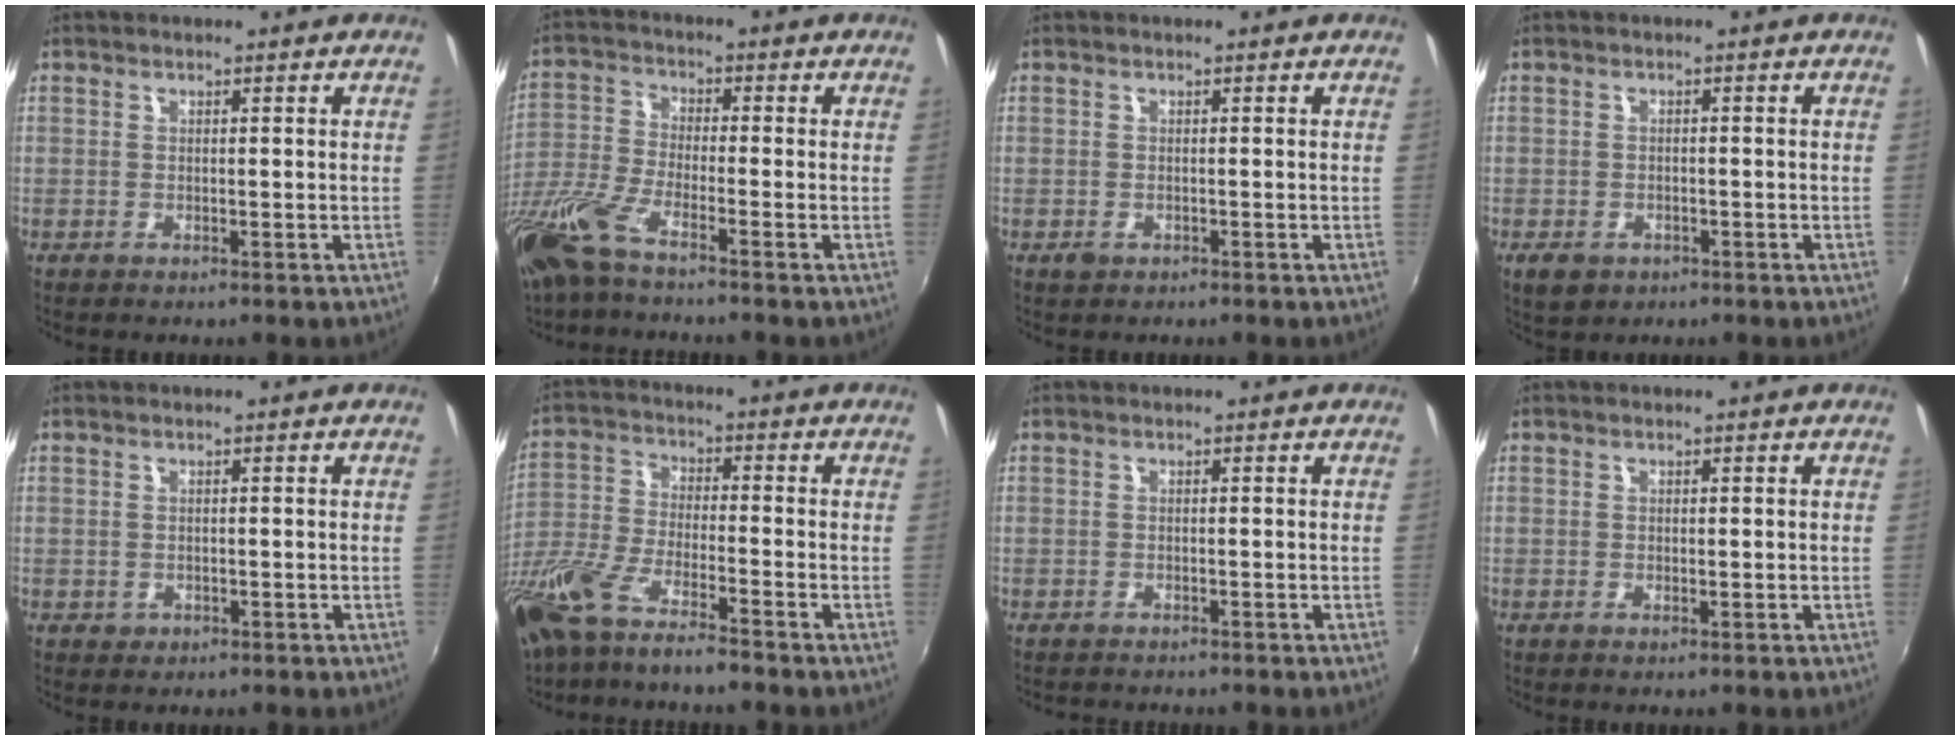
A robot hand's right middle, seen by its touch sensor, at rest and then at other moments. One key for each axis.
{"total": 11.5, "fx": -8.4, "fy": 2.2, "fz": 7.6, "tx": -0.177, "ty": -0.023, "tz": -0.173}
{"total": 1.3, "fx": -0.7, "fy": 0.9, "fz": 0.6, "tx": -0.012, "ty": -0.002, "tz": -0.012}
{"total": 4.4, "fx": -2.2, "fy": 3.0, "fz": 2.3, "tx": -0.051, "ty": -0.007, "tz": -0.030}
{"total": 1.5, "fx": -0.4, "fy": 1.3, "fz": 0.7, "tx": -0.011, "ty": 0.000, "tz": -0.004}
{"total": 15.2, "fx": -11.3, "fy": 3.2, "fz": 9.6, "tx": -0.221, "ty": -0.033, "tz": -0.218}
{"total": 1.7, "fx": -1.5, "fy": 0.6, "fz": 0.5, "tx": -0.015, "ty": -0.004, "tz": -0.023}
{"total": 0.8, "fx": -0.1, "fy": 0.4, "fz": 0.7, "tx": -0.012, "ty": 0.001, "tz": -0.002}